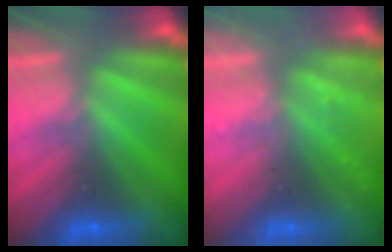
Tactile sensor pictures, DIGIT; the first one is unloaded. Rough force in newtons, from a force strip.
{"total": 2.2}